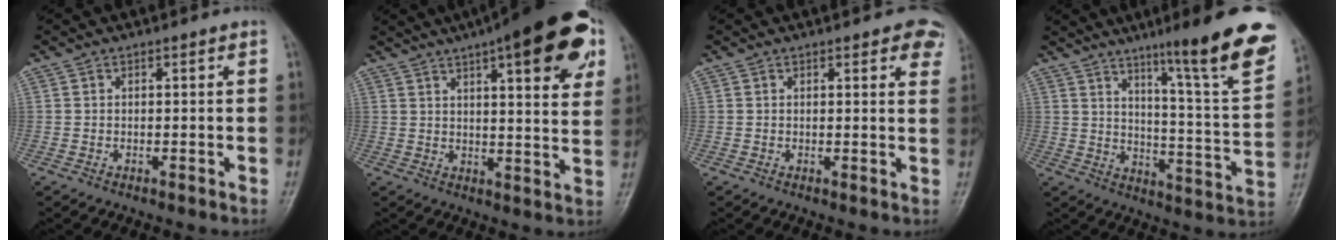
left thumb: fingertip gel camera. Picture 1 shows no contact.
{"total": 21.0, "force": [10.4, 6.0, 17.3], "torque": [-0.214, -0.013, 0.136]}
{"total": 5.5, "force": [3.5, 2.2, 3.6], "torque": [-0.012, -0.010, 0.027]}
{"total": 20.8, "force": [13.0, 1.8, 16.2], "torque": [-0.197, -0.066, 0.189]}